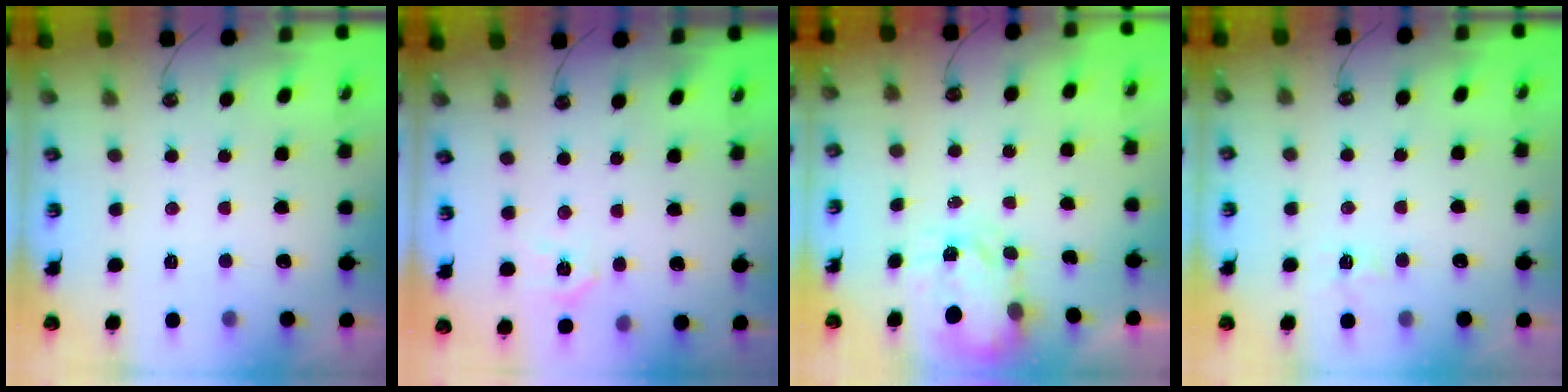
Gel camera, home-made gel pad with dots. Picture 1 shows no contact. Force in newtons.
{"total": 5.0, "press": 4.9, "slide": 0.5}
{"total": 3.7, "press": 3.7, "slide": 0.4}
{"total": 3.4, "press": 3.4, "slide": 0.4}